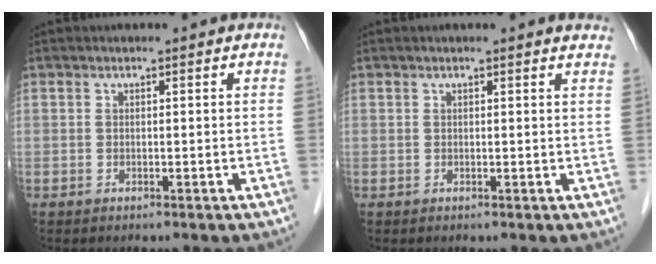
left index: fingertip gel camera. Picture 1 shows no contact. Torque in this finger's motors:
{"motor_torque": [1.07, -1.07, 0.25, 0.03]}